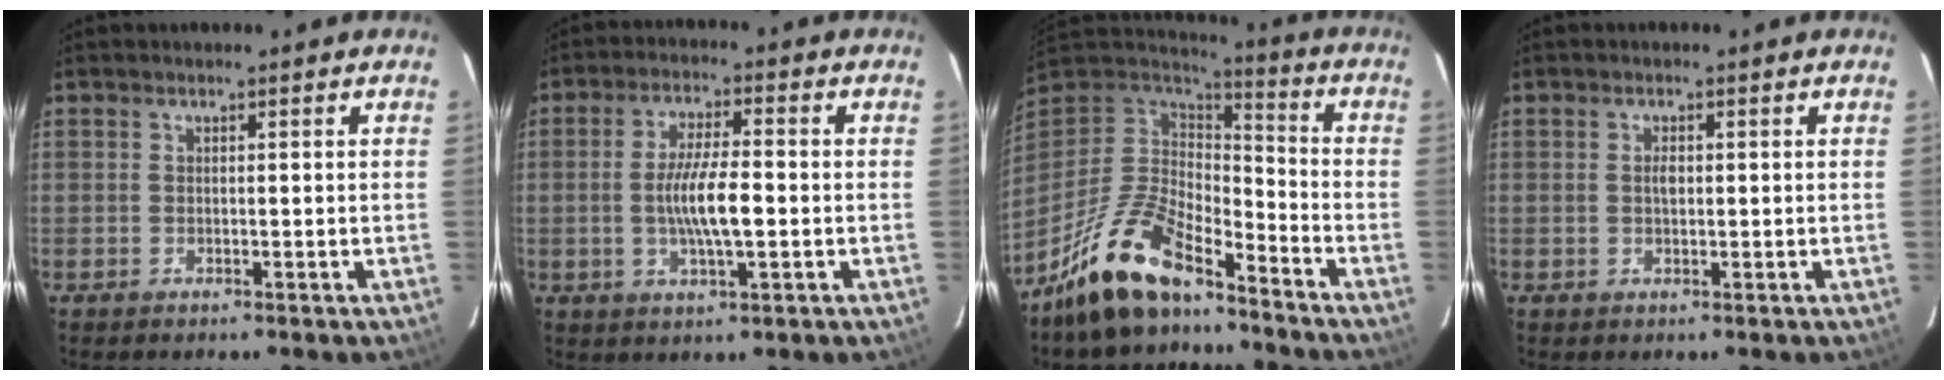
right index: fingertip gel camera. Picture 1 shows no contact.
{"total": 8.3, "force": [-1.1, 1.8, 8.0], "torque": [-0.151, -0.001, -0.021]}
{"total": 17.0, "force": [-12.8, 5.9, 9.5], "torque": [-0.201, -0.007, -0.240]}
{"total": 1.4, "force": [0.1, 0.8, 1.1], "torque": [-0.019, 0.004, 0.001]}